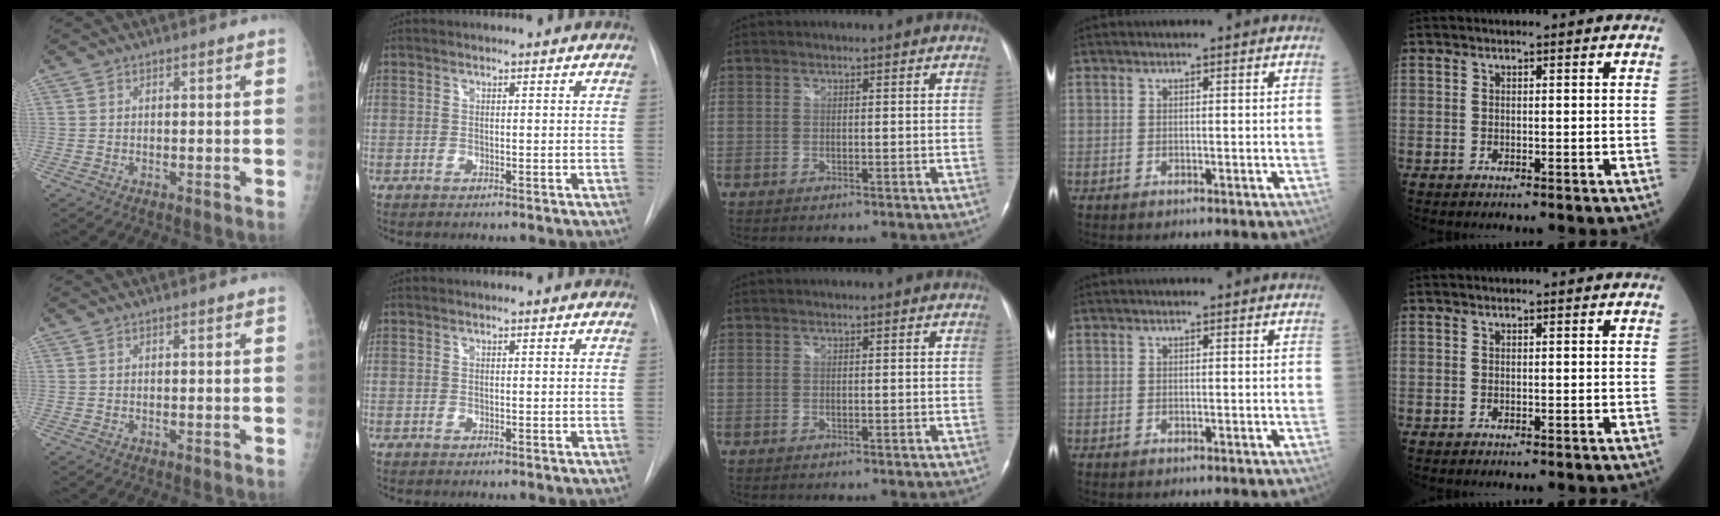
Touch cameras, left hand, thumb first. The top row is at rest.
{}